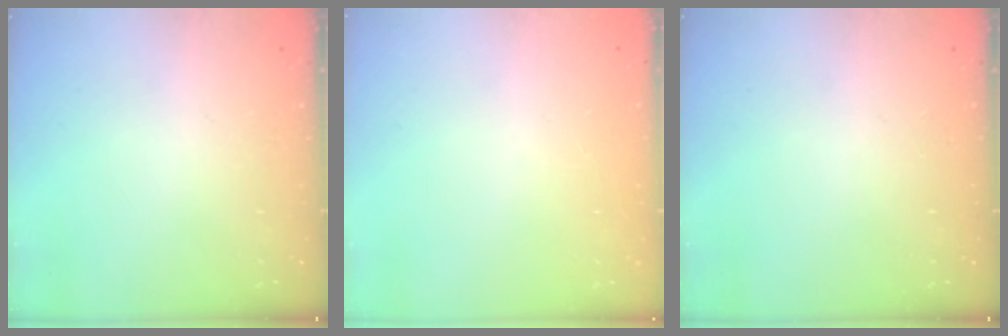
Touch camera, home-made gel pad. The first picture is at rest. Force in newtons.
{"total": 0.0}
{"total": 0.0}